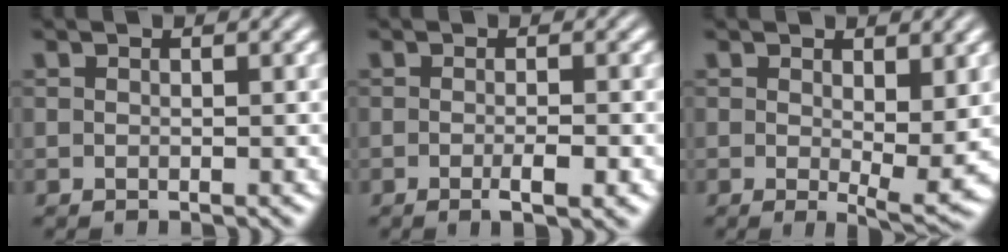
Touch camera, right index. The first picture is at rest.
{"total": 2.3, "force": [-1.4, 0.3, 1.8], "torque": [-0.027, 0.006, -0.028]}
{"total": 2.6, "force": [0.1, 0.2, 2.5], "torque": [-0.032, -0.016, 0.005]}